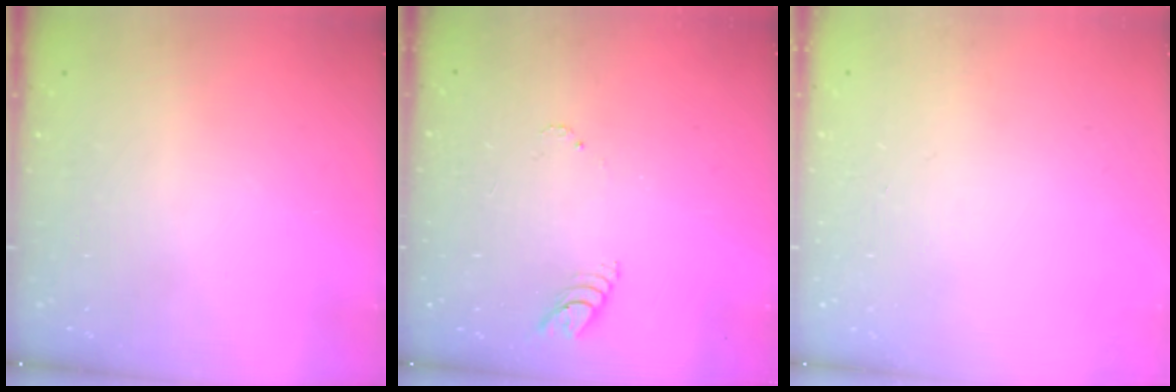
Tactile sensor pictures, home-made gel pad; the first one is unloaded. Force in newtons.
{"total": 4.2, "press": 4.2, "slide": 0.2}
{"total": 0.0}